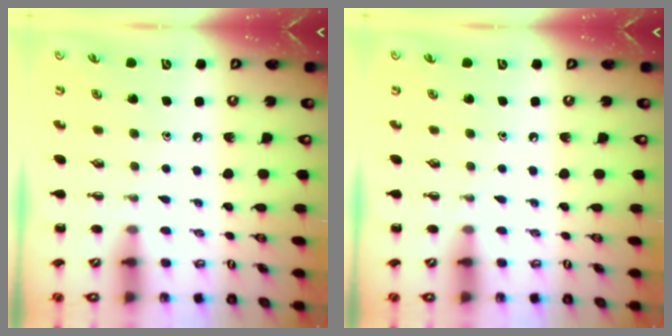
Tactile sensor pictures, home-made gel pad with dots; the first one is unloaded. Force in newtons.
{"total": 0.0}